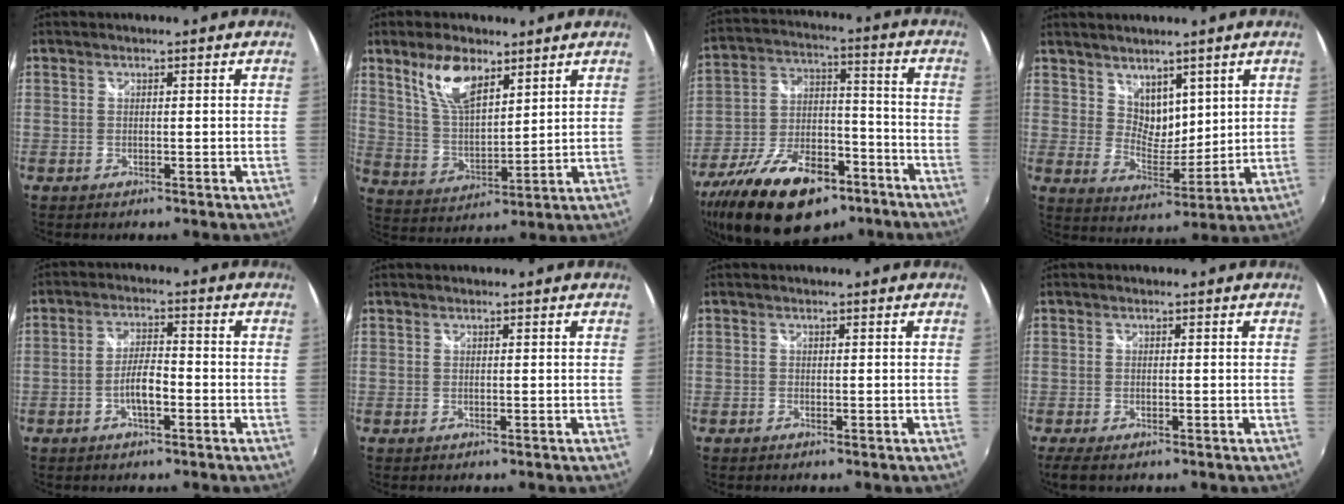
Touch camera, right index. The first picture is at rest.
{"total": 10.5, "force": [6.5, 4.5, 7.0], "torque": [-0.130, 0.007, 0.133]}
{"total": 23.1, "force": [-14.1, 11.8, 14.1], "torque": [-0.274, -0.009, -0.220]}
{"total": 7.0, "force": [4.6, 4.4, 2.8], "torque": [-0.035, -0.004, 0.089]}
{"total": 4.7, "force": [-2.1, 1.4, 4.0], "torque": [-0.077, 0.004, -0.036]}
{"total": 0.0}
{"total": 0.6, "force": [-0.2, -0.5, -0.1], "torque": [0.004, -0.001, -0.009]}
{"total": 3.0, "force": [-1.8, 1.2, 2.1], "torque": [-0.046, -0.010, -0.031]}